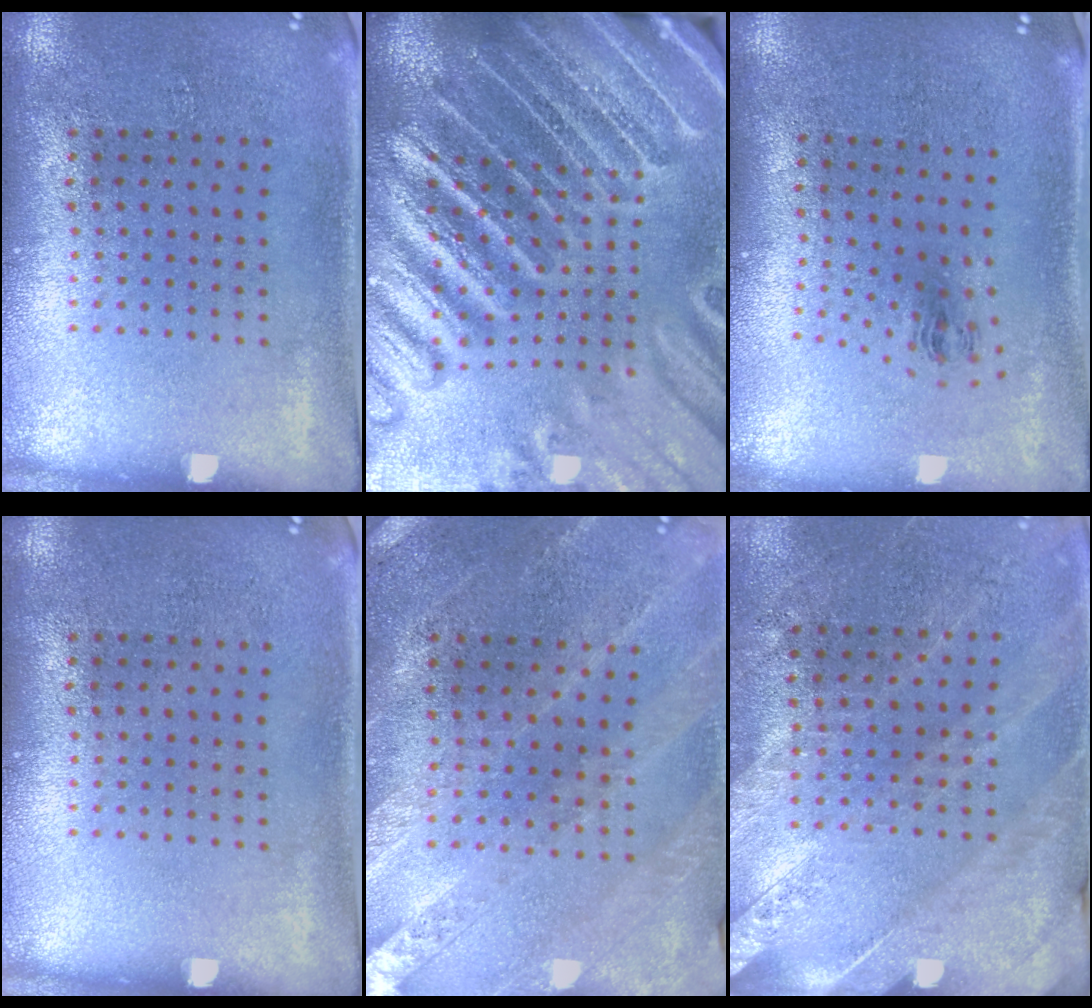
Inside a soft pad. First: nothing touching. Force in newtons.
{"total": 5.5, "press": 4.8, "slide": 2.7}
{"total": 1.0, "press": 0.4, "slide": 0.9}
{"total": 0.0}
{"total": 1.0, "press": 1.0, "slide": 0.3}
{"total": 2.4, "press": 2.4, "slide": 0.6}